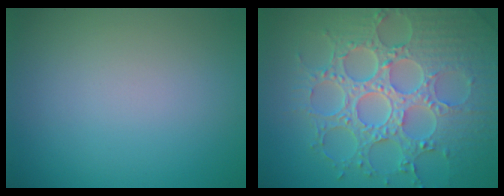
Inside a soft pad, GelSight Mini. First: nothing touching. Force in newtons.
{"total": 8.8, "press": 6.6, "slide": 5.9}